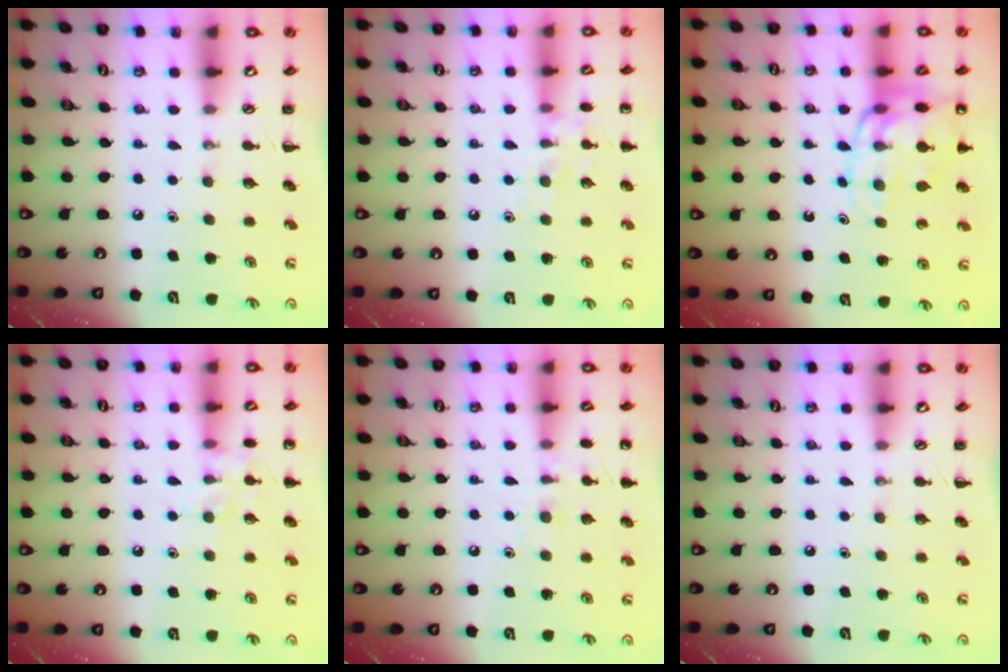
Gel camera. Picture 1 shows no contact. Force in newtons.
{"total": 7.6, "press": 7.5, "slide": 1.2}
{"total": 14.4, "press": 14.2, "slide": 2.7}
{"total": 7.4, "press": 7.4, "slide": 0.9}
{"total": 6.7, "press": 6.5, "slide": 1.7}
{"total": 0.0}